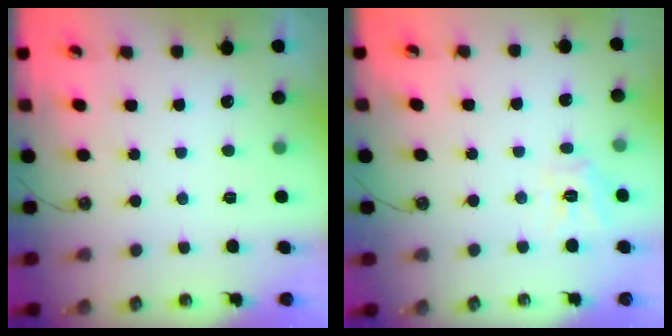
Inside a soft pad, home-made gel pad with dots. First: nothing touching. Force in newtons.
{"total": 9.5, "press": 9.5, "slide": 0.9}